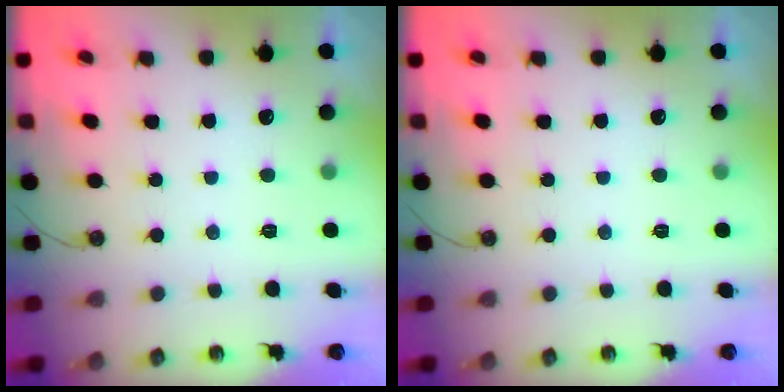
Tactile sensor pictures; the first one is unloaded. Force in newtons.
{"total": 0.0}